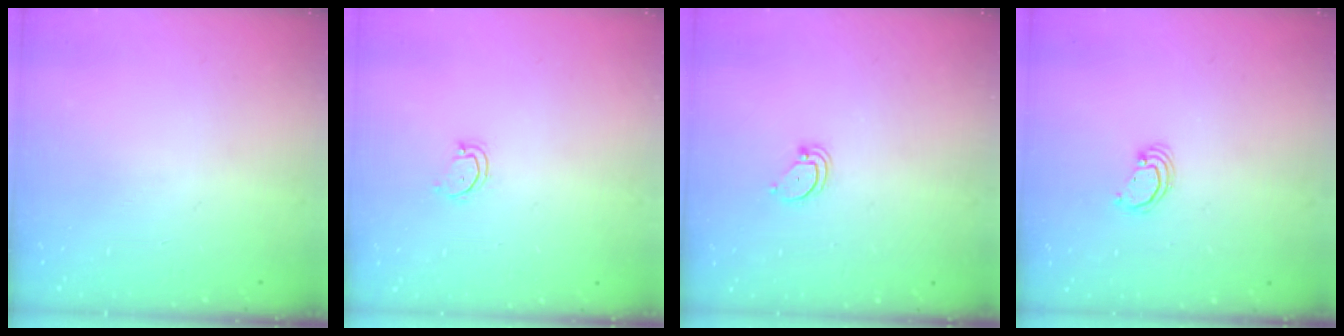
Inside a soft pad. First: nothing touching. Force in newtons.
{"total": 2.9, "press": 2.9, "slide": 0.3}
{"total": 2.7, "press": 2.7, "slide": 0.2}
{"total": 2.3, "press": 2.3, "slide": 0.3}